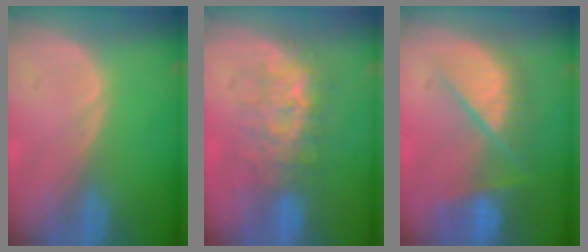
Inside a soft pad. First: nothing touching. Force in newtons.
{"total": 7.7, "press": 7.3, "slide": 2.3}
{"total": 9.7, "press": 8.3, "slide": 5.0}